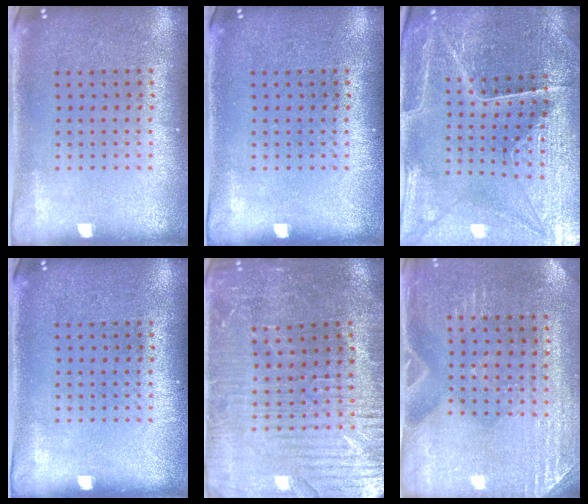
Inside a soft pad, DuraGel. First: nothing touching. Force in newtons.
{"total": 0.0}
{"total": 3.5, "press": 3.5, "slide": 0.4}
{"total": 0.0}
{"total": 3.2, "press": 3.1, "slide": 0.6}
{"total": 2.9, "press": 2.8, "slide": 0.8}